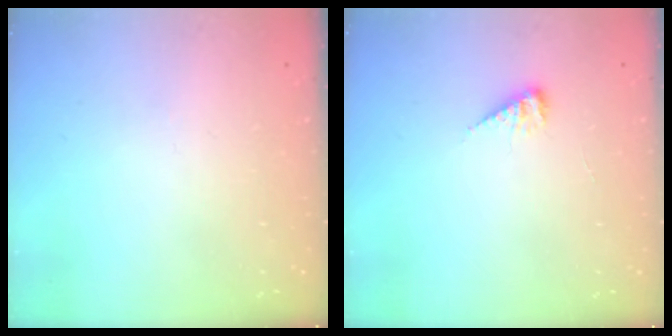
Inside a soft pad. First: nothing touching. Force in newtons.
{"total": 5.7, "press": 5.7, "slide": 0.7}